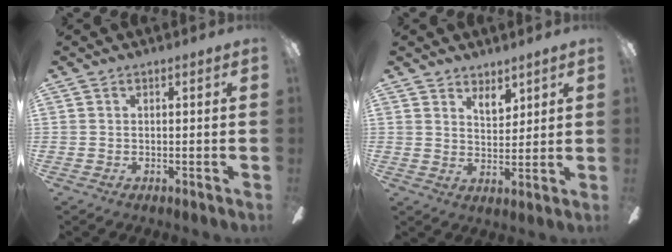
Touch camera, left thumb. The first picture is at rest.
{"total": 5.3, "force": [4.1, 2.5, 2.3], "torque": [-0.022, -0.021, 0.070]}